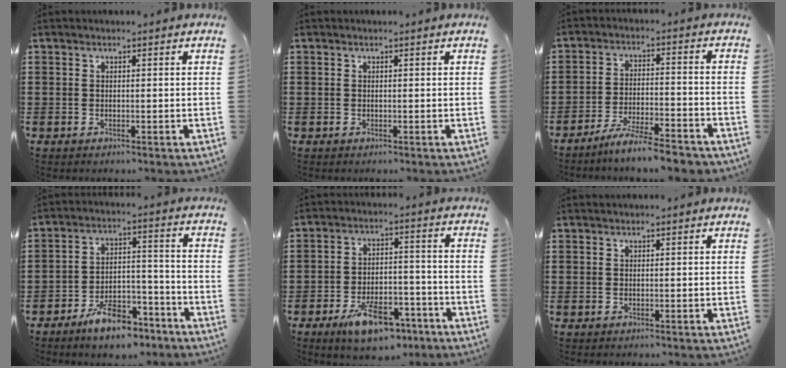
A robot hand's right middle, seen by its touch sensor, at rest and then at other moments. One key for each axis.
{"total": 0.0}
{"total": 6.7, "fx": -5.9, "fy": 0.1, "fz": 3.1, "tx": -0.069, "ty": -0.012, "tz": -0.114}
{"total": 8.4, "fx": -6.7, "fy": 3.0, "fz": 4.0, "tx": -0.068, "ty": 0.024, "tz": -0.123}
{"total": 9.7, "fx": -6.5, "fy": 3.9, "fz": 6.0, "tx": -0.112, "ty": 0.016, "tz": -0.116}
{"total": 0.0}